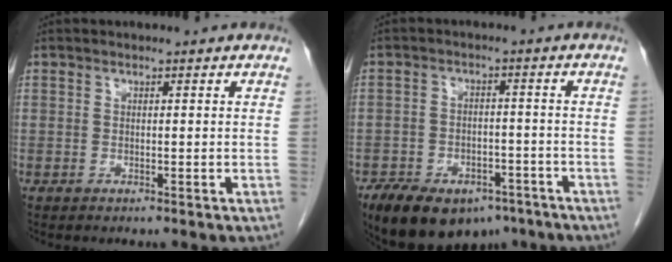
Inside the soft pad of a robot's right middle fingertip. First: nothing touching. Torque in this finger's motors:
{"motor_torque": [0.77, -1.33, 0.11, 0.05]}